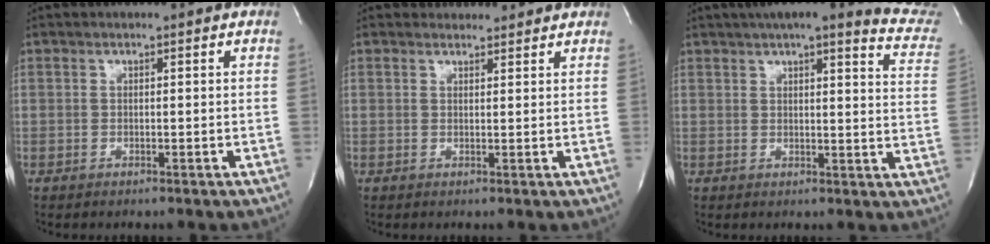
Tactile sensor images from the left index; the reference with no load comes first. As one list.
[{"total": 2.7, "force": [2.5, 0.9, -0.2], "torque": [-0.003, 0.009, 0.032]}, {"total": 20.1, "force": [18.0, 2.5, 8.6], "torque": [-0.103, -0.043, 0.192]}]